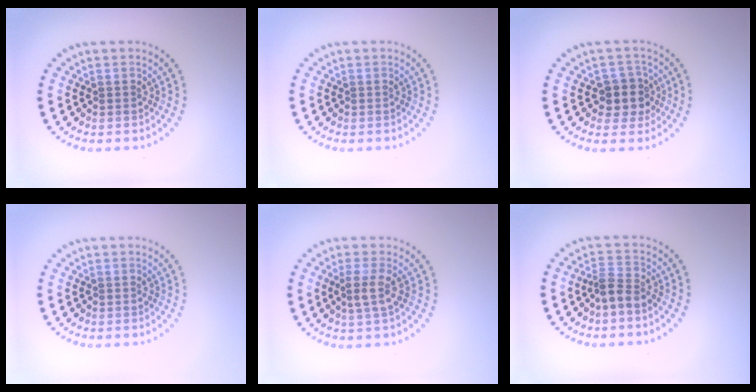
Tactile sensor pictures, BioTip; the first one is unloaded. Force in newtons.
{"total": 0.0}
{"total": 3.1, "press": 2.7, "slide": 1.4}
{"total": 0.0}
{"total": 2.0, "press": 1.6, "slide": 1.1}
{"total": 2.3, "press": 1.8, "slide": 1.4}